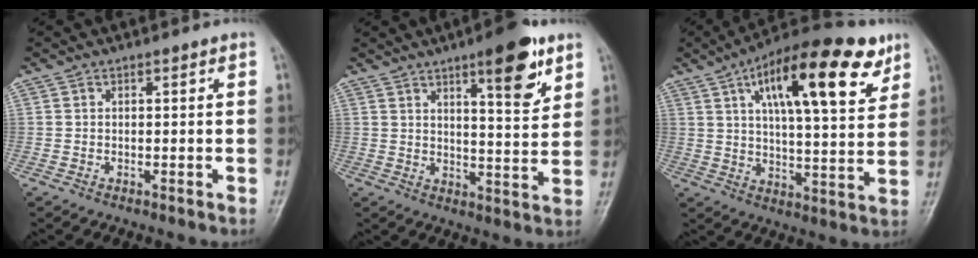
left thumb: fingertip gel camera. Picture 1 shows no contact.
{"total": 11.2, "force": [6.5, 2.9, 8.7], "torque": [-0.105, -0.037, 0.091]}
{"total": 21.6, "force": [10.3, 7.5, 17.4], "torque": [-0.242, -0.019, 0.156]}